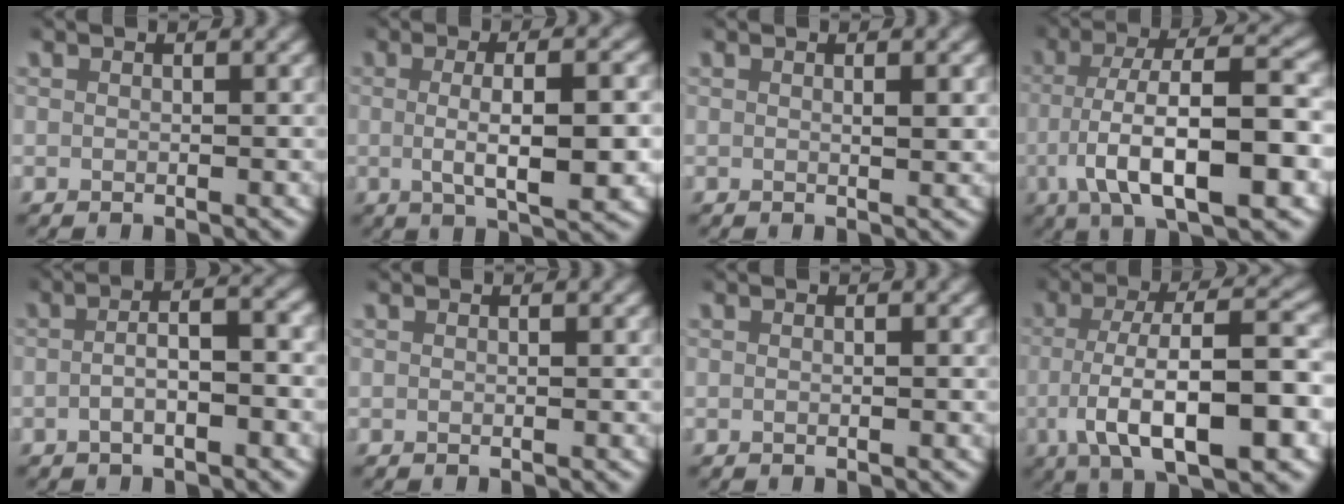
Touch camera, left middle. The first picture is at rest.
{"total": 5.3, "force": [-0.5, 1.1, 5.1], "torque": [-0.080, -0.006, 0.000]}
{"total": 0.8, "force": [0.4, -0.1, 0.7], "torque": [-0.010, -0.004, 0.006]}
{"total": 9.4, "force": [-2.0, 3.7, 8.4], "torque": [-0.149, -0.012, -0.024]}
{"total": 3.3, "force": [-1.6, 0.8, 2.8], "torque": [-0.040, 0.005, -0.030]}
{"total": 0.0}
{"total": 0.0}
{"total": 10.1, "force": [-2.9, 4.0, 8.8], "torque": [-0.150, -0.016, -0.034]}